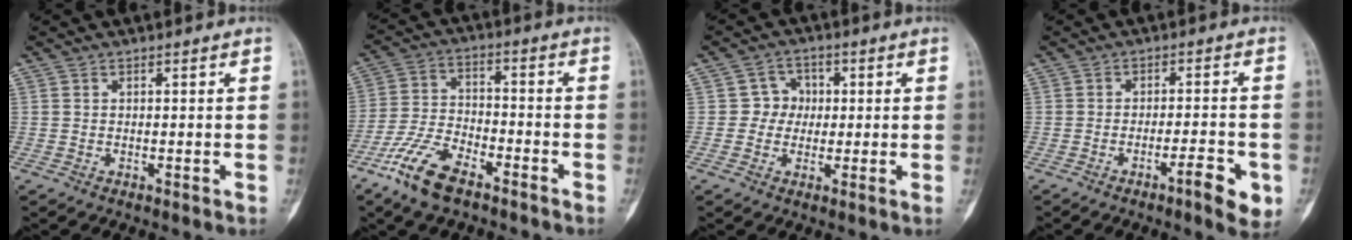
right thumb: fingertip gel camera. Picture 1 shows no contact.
{"total": 11.2, "force": [-7.4, 4.4, 7.1], "torque": [-0.153, 0.035, -0.147]}
{"total": 4.5, "force": [0.3, 4.2, 1.4], "torque": [0.014, 0.011, -0.005]}
{"total": 6.4, "force": [-2.9, 1.3, 5.6], "torque": [-0.079, 0.014, -0.036]}